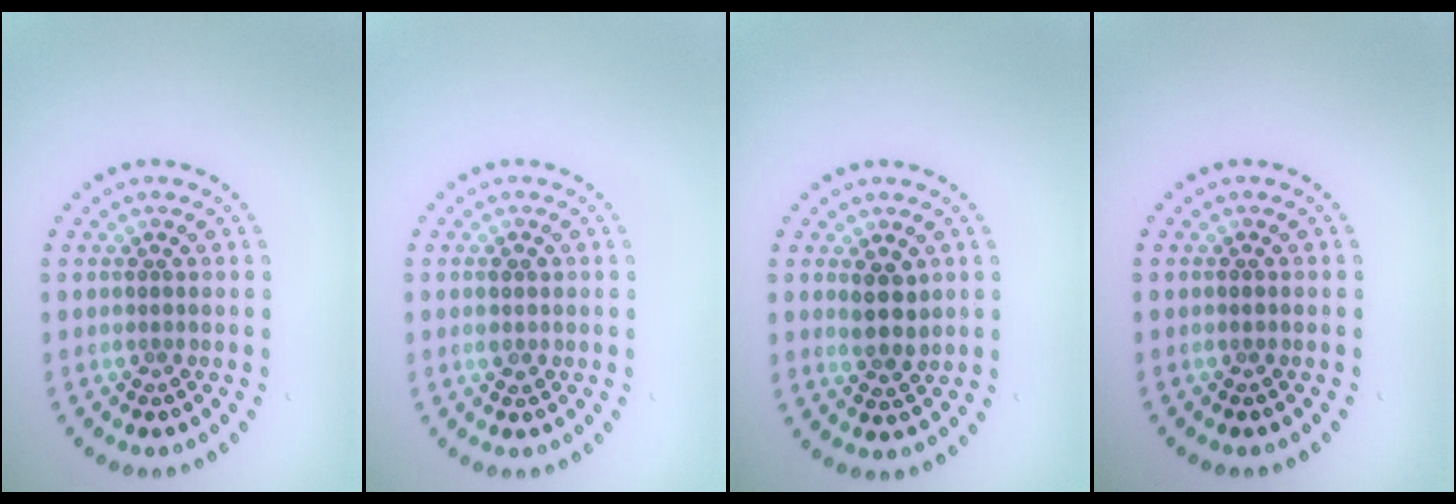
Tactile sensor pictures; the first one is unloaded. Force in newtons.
{"total": 0.8, "press": 0.8, "slide": 0.2}
{"total": 2.7, "press": 2.5, "slide": 1.0}
{"total": 0.7, "press": 0.7, "slide": 0.2}